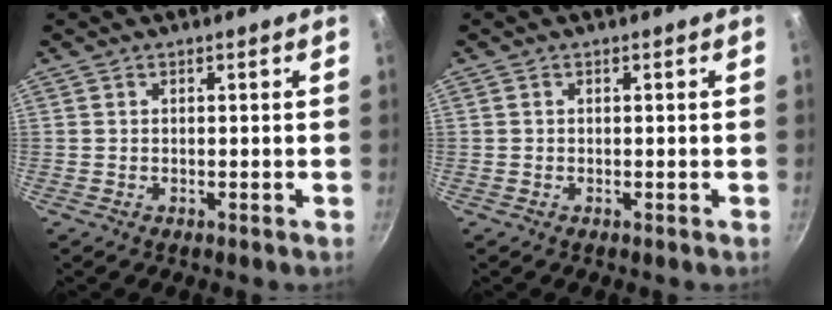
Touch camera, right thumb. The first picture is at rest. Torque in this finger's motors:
{"motor_torque": [-0.37, -0.50, 0.21, 0.07, -0.03]}